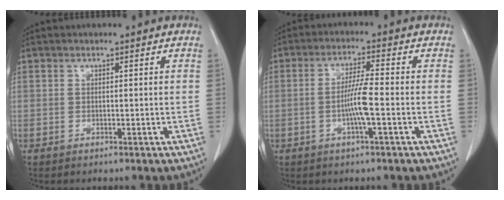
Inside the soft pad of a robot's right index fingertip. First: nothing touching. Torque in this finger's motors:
{"motor_torque": [0.11, 0.18, 0.09, 0.05]}